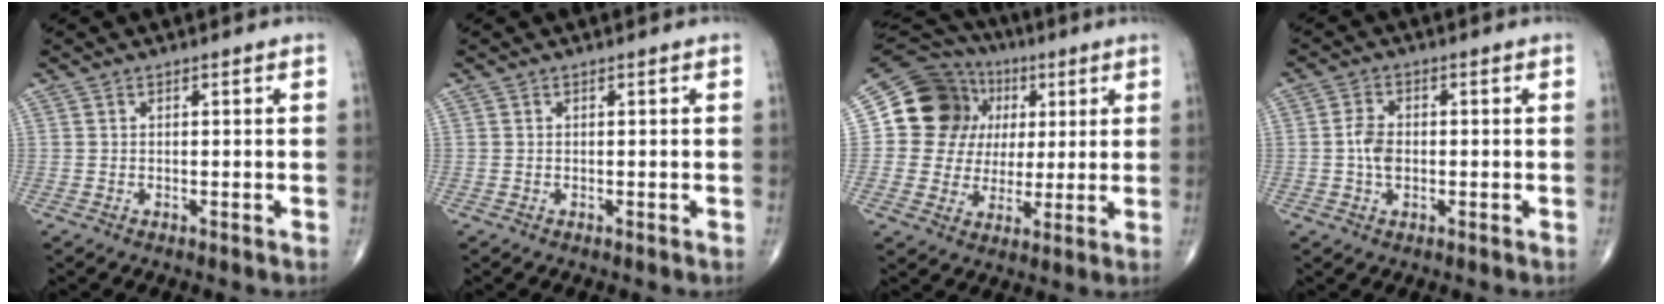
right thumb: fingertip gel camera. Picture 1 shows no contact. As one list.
[{"total": 0.0}, {"total": 16.3, "force": [3.7, 14.6, 6.2], "torque": [-0.070, 0.020, 0.066]}, {"total": 4.0, "force": [-0.4, 2.6, 3.0], "torque": [-0.057, 0.007, -0.013]}]